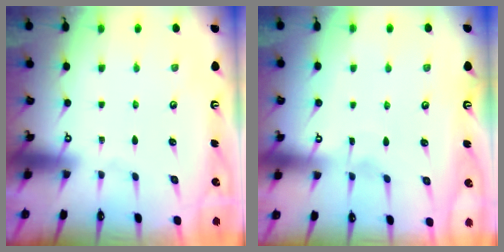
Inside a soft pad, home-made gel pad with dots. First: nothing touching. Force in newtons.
{"total": 3.6, "press": 3.6, "slide": 0.4}